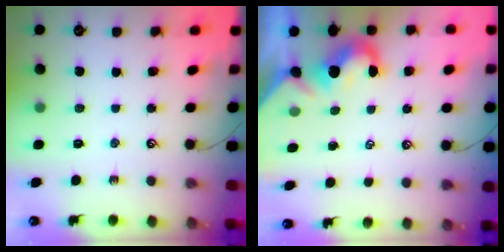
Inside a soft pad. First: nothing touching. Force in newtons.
{"total": 1.9, "press": 1.7, "slide": 0.7}